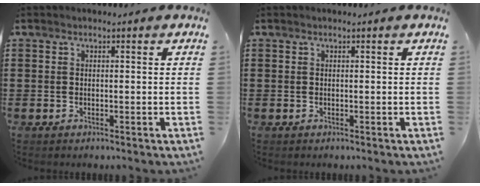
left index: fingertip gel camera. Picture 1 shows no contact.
{"total": 0.0}